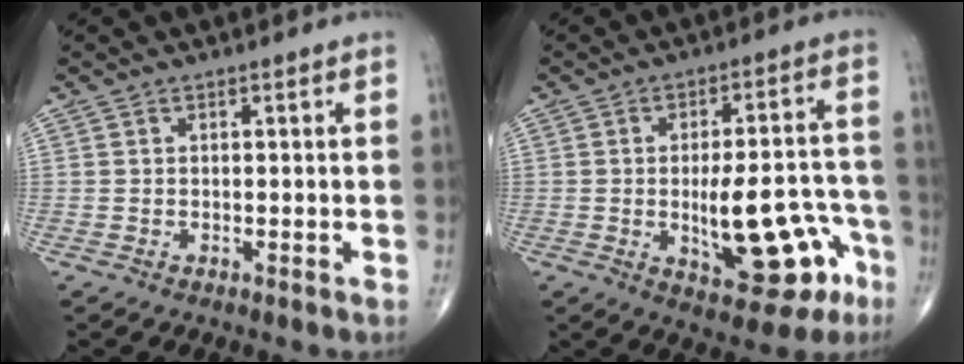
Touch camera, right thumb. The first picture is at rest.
{"total": 17.1, "force": [-5.5, 6.9, 14.6], "torque": [-0.179, 0.036, -0.061]}